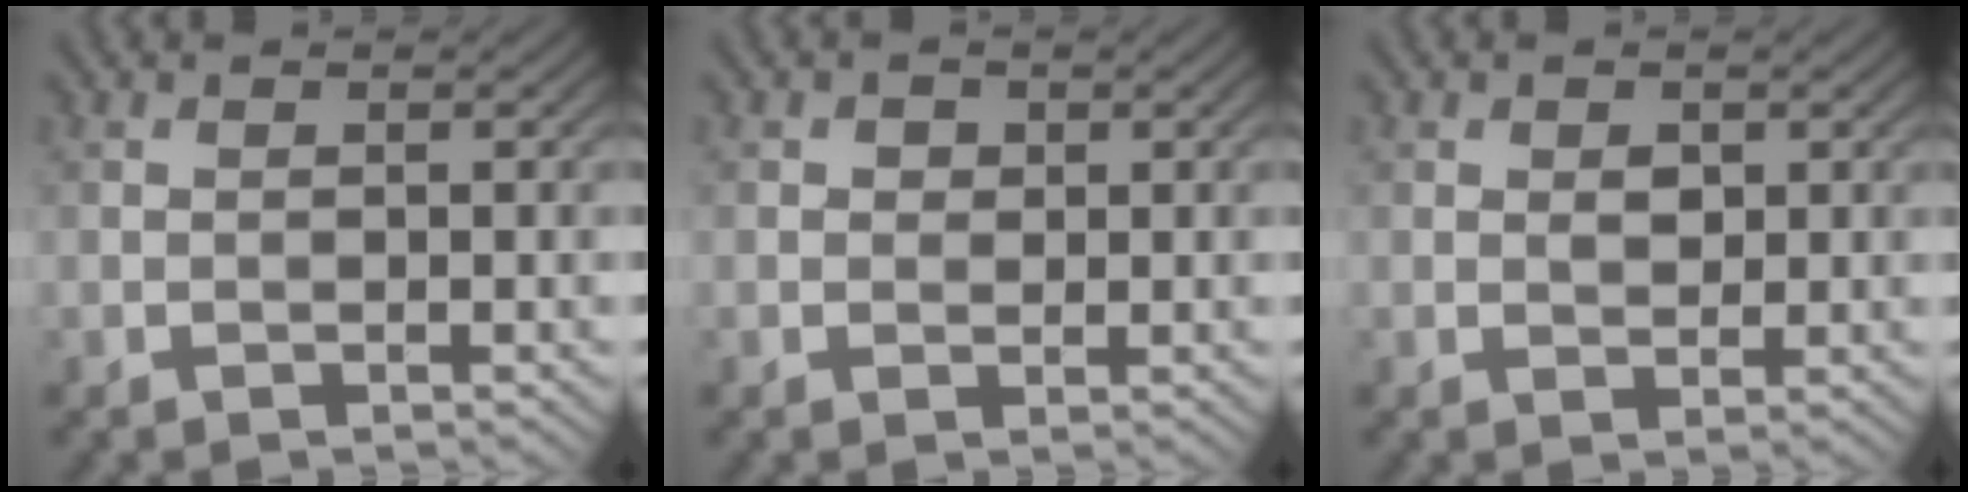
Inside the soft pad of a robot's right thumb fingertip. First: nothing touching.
{"total": 1.3, "force": [0.4, 1.2, 0.5], "torque": [-0.006, -0.001, 0.004]}
{"total": 1.6, "force": [0.5, 1.1, 1.0], "torque": [-0.020, -0.003, 0.008]}